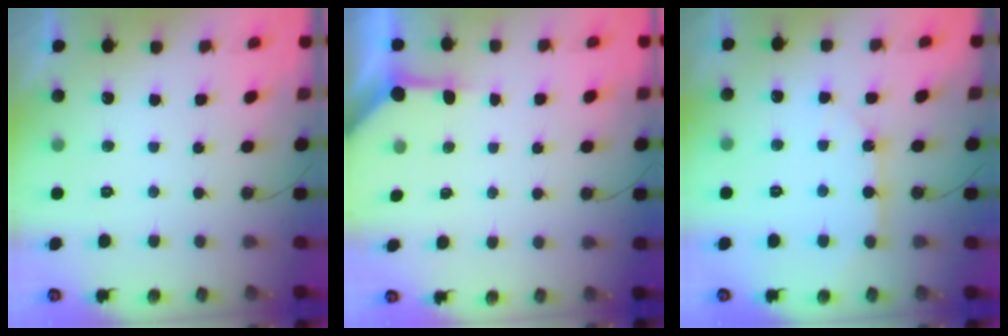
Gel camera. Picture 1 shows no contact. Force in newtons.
{"total": 3.3, "press": 3.3, "slide": 0.5}
{"total": 8.8, "press": 8.8, "slide": 0.8}